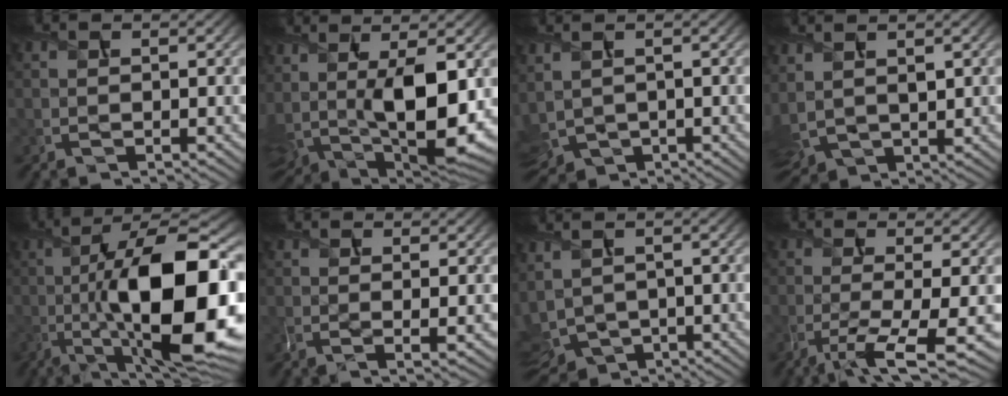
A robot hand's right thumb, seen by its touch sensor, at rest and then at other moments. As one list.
[{"total": 14.4, "force": [2.0, 5.8, 13.0], "torque": [-0.252, -0.013, 0.051]}, {"total": 5.6, "force": [-0.2, 3.6, 4.4], "torque": [-0.134, -0.018, 0.012]}, {"total": 6.3, "force": [2.1, 3.4, 4.8], "torque": [-0.135, -0.003, 0.054]}, {"total": 20.0, "force": [-3.3, 6.5, 18.7], "torque": [-0.311, -0.004, -0.048]}, {"total": 2.5, "force": [0.1, 0.2, 2.5], "torque": [-0.048, 0.002, -0.001]}, {"total": 7.0, "force": [-0.2, 4.3, 5.6], "torque": [-0.158, -0.022, 0.009]}, {"total": 6.9, "force": [-2.7, 1.0, 6.2], "torque": [-0.107, -0.004, -0.050]}]